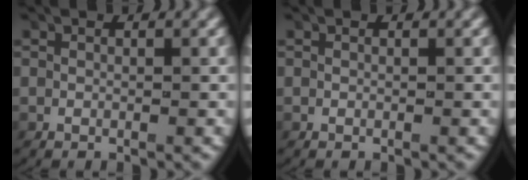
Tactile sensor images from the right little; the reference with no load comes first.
{"total": 0.0}